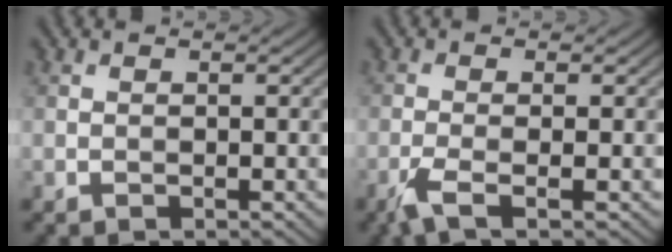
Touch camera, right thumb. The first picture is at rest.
{"total": 3.2, "force": [-1.6, 0.4, 2.7], "torque": [-0.058, 0.001, -0.047]}